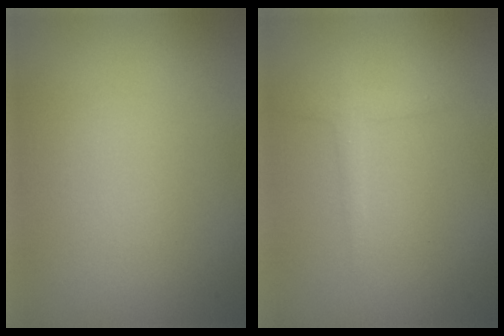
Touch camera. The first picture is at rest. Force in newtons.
{"total": 1.3, "press": 1.3, "slide": 0.1}